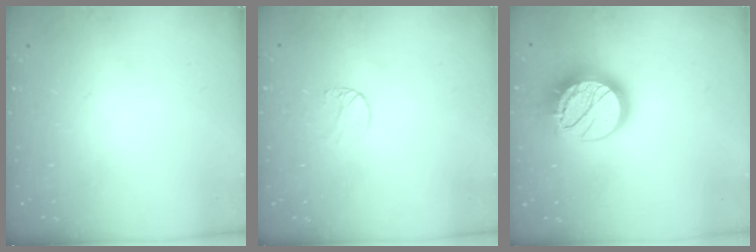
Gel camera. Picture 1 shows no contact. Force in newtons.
{"total": 6.5, "press": 6.4, "slide": 0.6}
{"total": 16.9, "press": 16.9, "slide": 0.9}